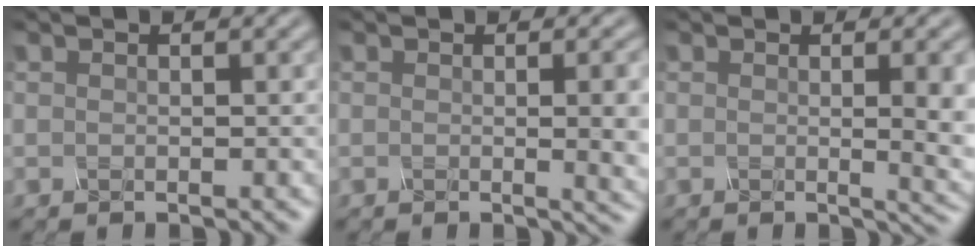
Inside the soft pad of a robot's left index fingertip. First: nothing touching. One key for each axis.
{"total": 5.4, "fx": 0.0, "fy": 2.0, "fz": 5.0, "tx": -0.040, "ty": -0.003, "tz": 0.004}
{"total": 5.9, "fx": 0.1, "fy": 2.0, "fz": 5.6, "tx": -0.050, "ty": -0.005, "tz": 0.006}